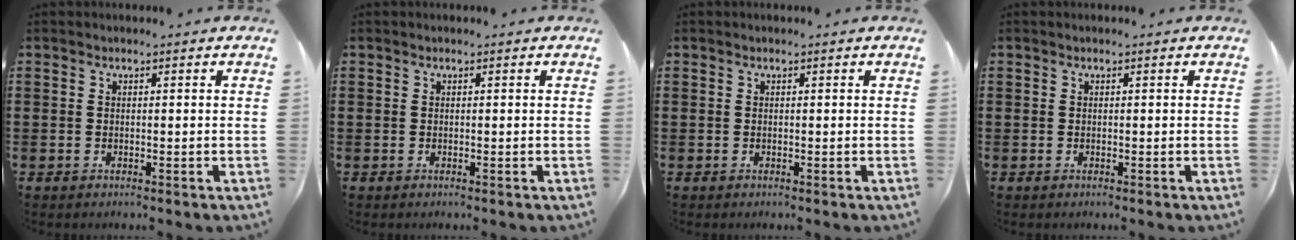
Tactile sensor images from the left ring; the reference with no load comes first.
{"total": 0.0}
{"total": 0.0}
{"total": 0.0}